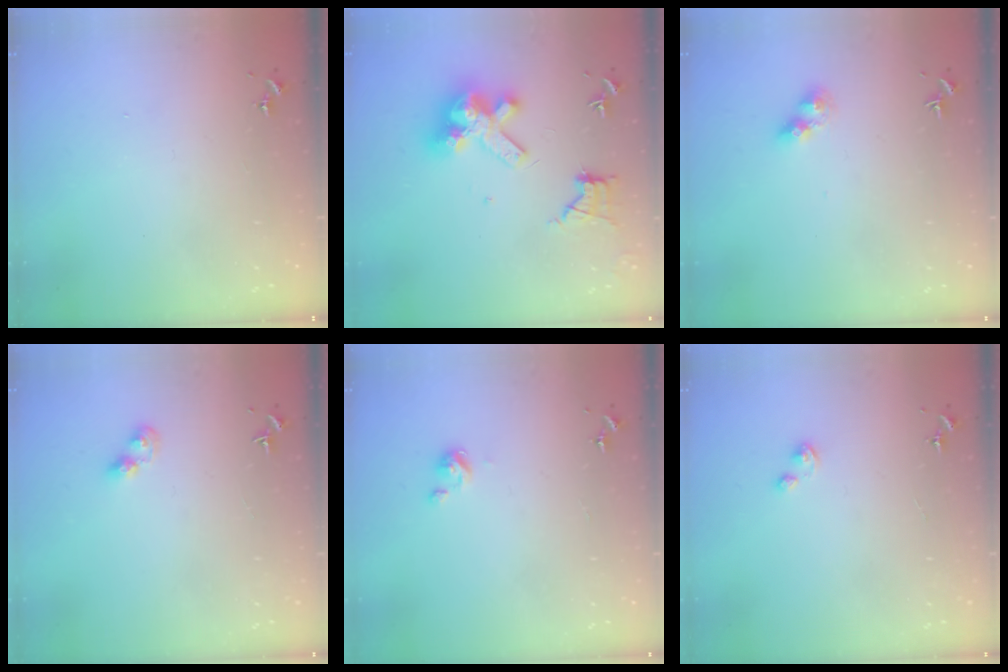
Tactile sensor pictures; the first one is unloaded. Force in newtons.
{"total": 14.4, "press": 14.3, "slide": 1.5}
{"total": 7.4, "press": 7.3, "slide": 0.6}
{"total": 5.0, "press": 4.9, "slide": 0.4}
{"total": 2.7, "press": 2.7, "slide": 0.3}
{"total": 2.1, "press": 2.0, "slide": 0.5}